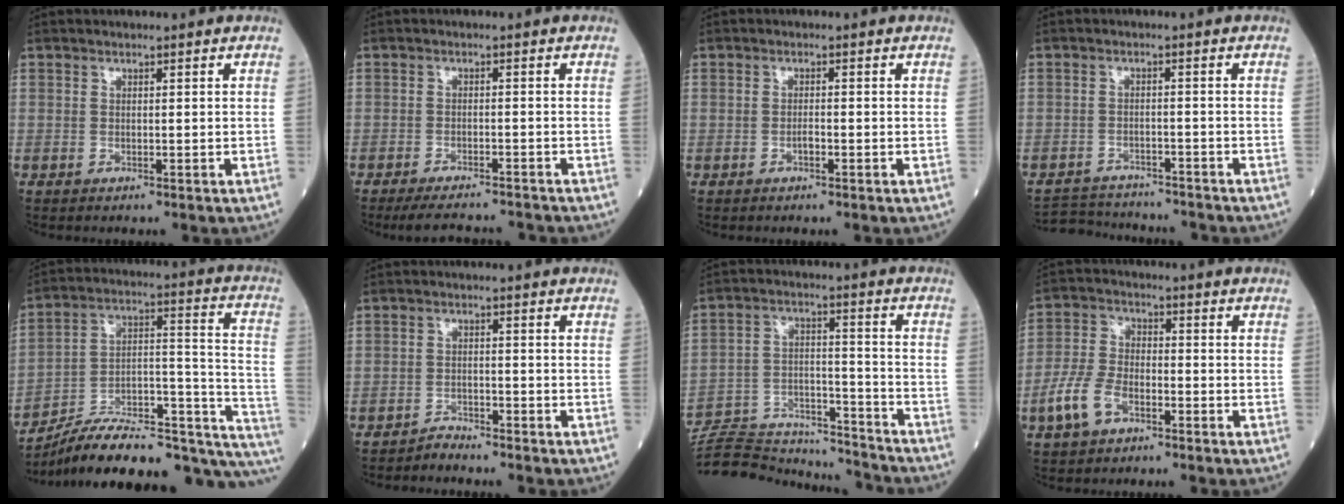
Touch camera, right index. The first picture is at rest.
{"total": 8.1, "force": [-7.7, 1.0, 2.4], "torque": [-0.038, -0.010, -0.107]}
{"total": 1.3, "force": [-0.5, 0.4, 1.1], "torque": [-0.022, 0.001, -0.009]}
{"total": 8.1, "force": [-7.8, 2.0, 1.0], "torque": [-0.016, 0.005, -0.112]}
{"total": 26.8, "force": [-21.2, 7.1, 14.8], "torque": [-0.160, 0.046, -0.312]}
{"total": 1.9, "force": [-1.9, 0.0, -0.4], "torque": [0.010, -0.008, -0.031]}
{"total": 20.1, "force": [-19.4, 3.0, 4.1], "torque": [-0.109, 0.015, -0.294]}
{"total": 7.2, "force": [-3.7, 4.0, 4.8], "torque": [-0.115, 0.008, -0.074]}